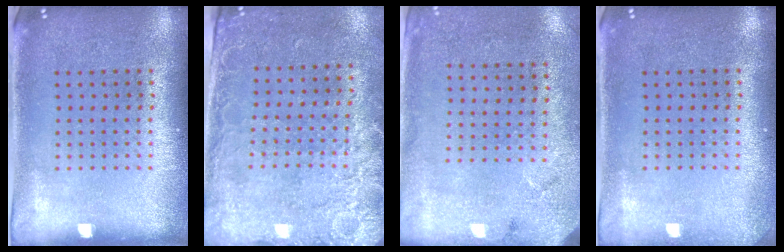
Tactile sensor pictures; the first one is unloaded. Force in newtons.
{"total": 2.5, "press": 2.1, "slide": 1.4}
{"total": 2.7, "press": 2.2, "slide": 1.6}
{"total": 1.0, "press": 1.0, "slide": 0.1}